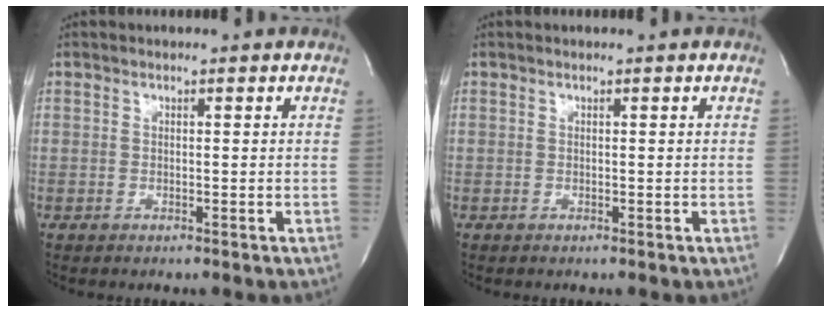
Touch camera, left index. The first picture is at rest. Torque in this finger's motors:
{"motor_torque": [0.00, 0.00, 0.00, 0.01]}